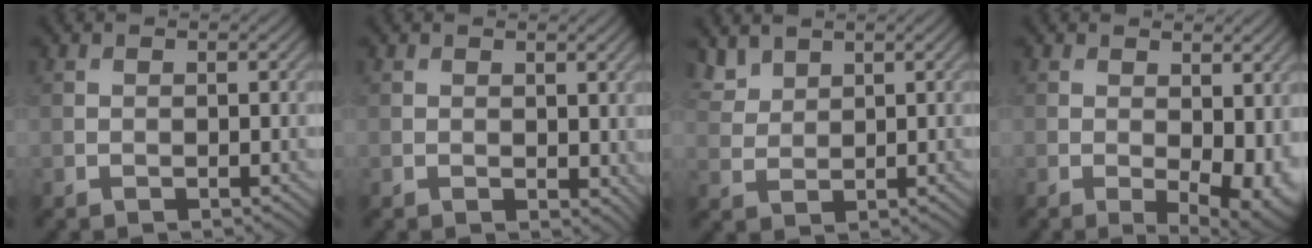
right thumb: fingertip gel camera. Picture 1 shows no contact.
{"total": 1.8, "force": [0.9, 1.1, 1.2], "torque": [-0.017, -0.006, 0.019]}
{"total": 3.0, "force": [2.5, 1.4, 1.0], "torque": [-0.032, 0.000, 0.062]}
{"total": 6.5, "force": [-0.4, 3.1, 5.7], "torque": [-0.085, -0.017, 0.007]}